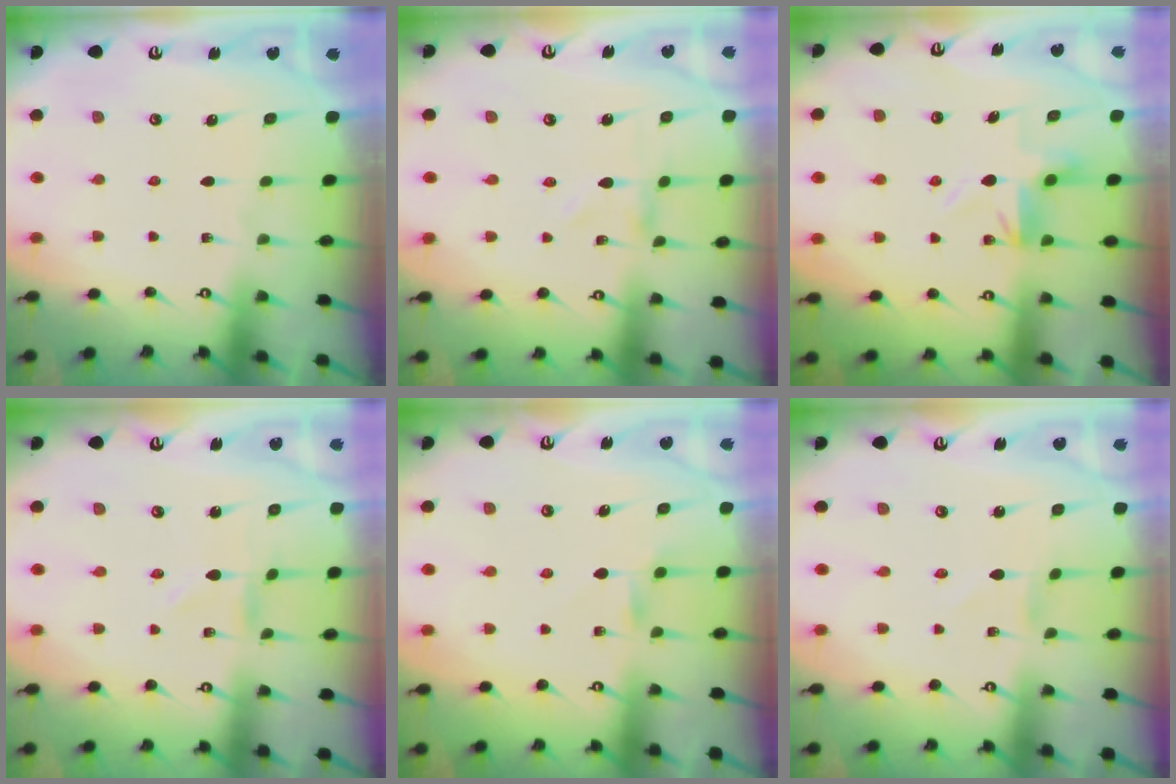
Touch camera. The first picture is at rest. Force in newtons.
{"total": 0.0}
{"total": 4.7, "press": 4.7, "slide": 0.1}
{"total": 0.6, "press": 0.6, "slide": 0.2}
{"total": 3.8, "press": 3.7, "slide": 0.6}
{"total": 1.3, "press": 1.2, "slide": 0.1}